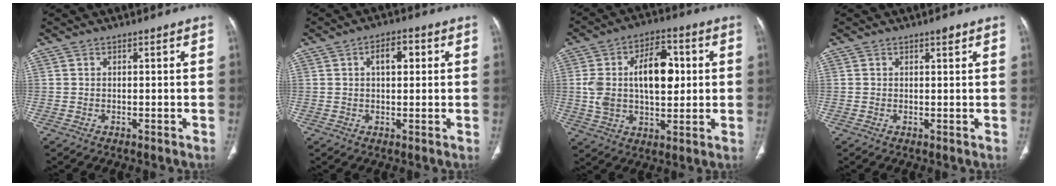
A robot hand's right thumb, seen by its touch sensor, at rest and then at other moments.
{"total": 4.9, "force": [1.3, 2.7, 3.9], "torque": [-0.049, 0.010, 0.016]}
{"total": 15.6, "force": [2.1, 8.9, 12.6], "torque": [-0.195, 0.016, 0.039]}
{"total": 1.1, "force": [0.6, 0.4, 0.8], "torque": [-0.005, 0.000, 0.006]}